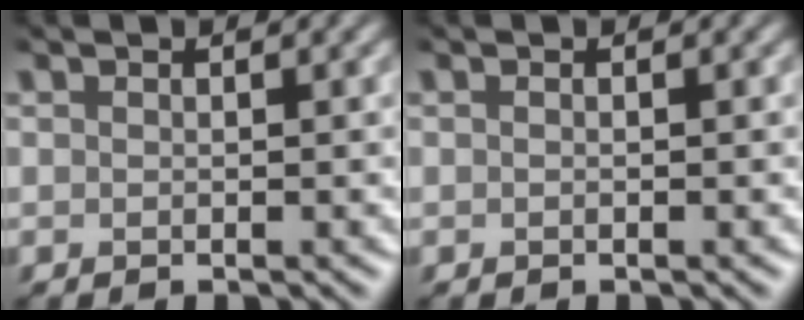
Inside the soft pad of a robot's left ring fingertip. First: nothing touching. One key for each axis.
{"total": 0.0}